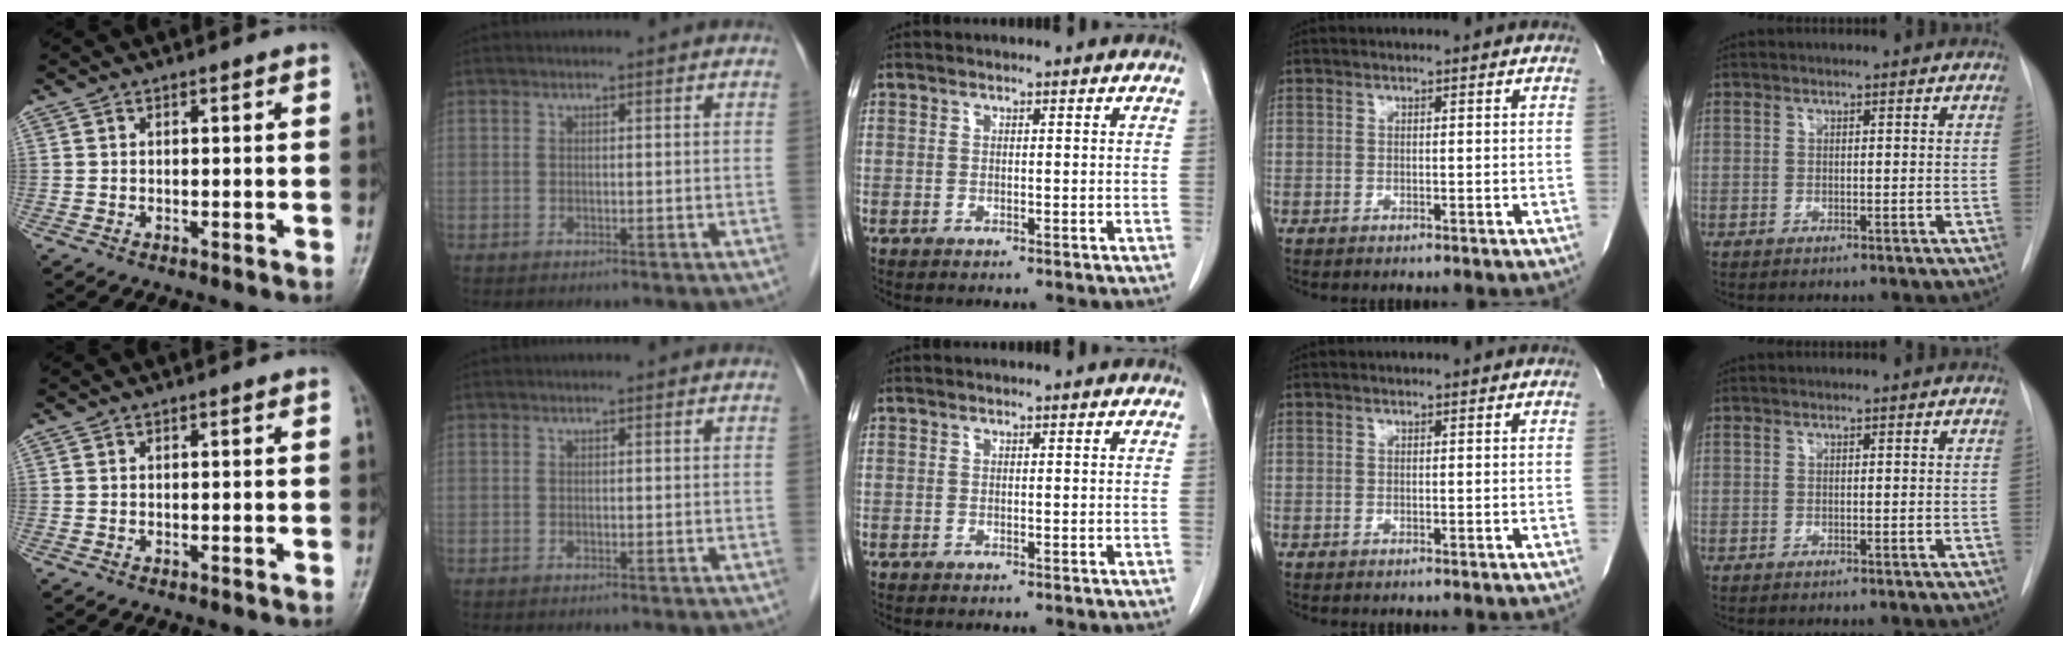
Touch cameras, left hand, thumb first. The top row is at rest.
{}